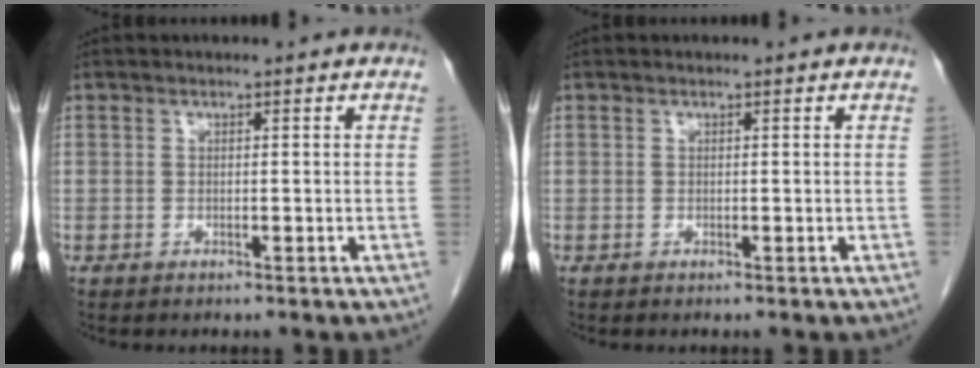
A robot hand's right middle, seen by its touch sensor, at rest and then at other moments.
{"total": 0.0}